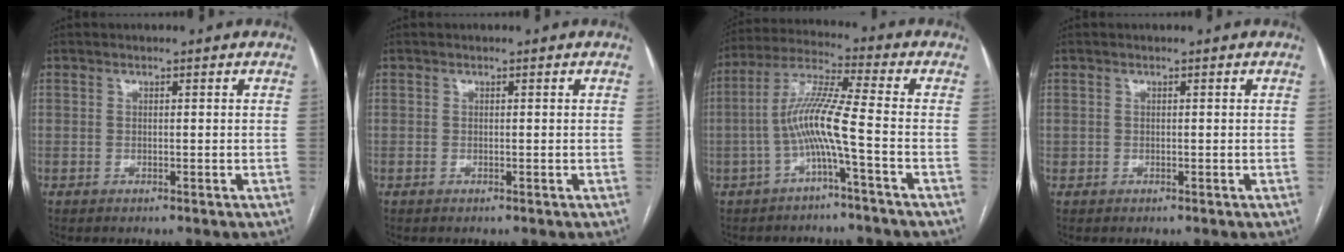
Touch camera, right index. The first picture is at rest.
{"total": 0.0}
{"total": 8.5, "force": [-2.6, -0.7, 8.0], "torque": [-0.164, 0.020, -0.053]}
{"total": 0.0}